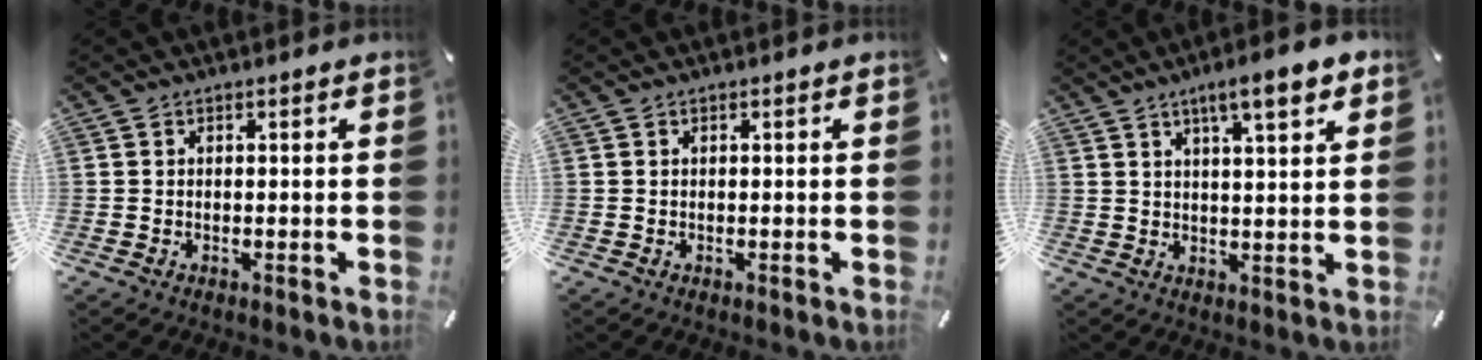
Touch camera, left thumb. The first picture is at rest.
{"total": 0.0}
{"total": 7.8, "force": [4.8, 1.6, 6.0], "torque": [-0.093, -0.021, 0.077]}